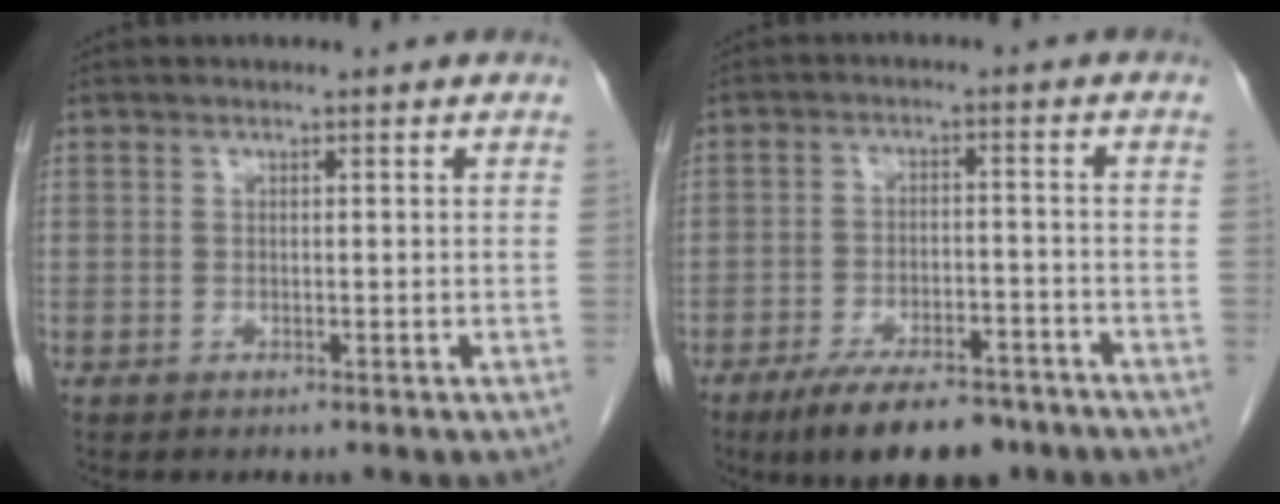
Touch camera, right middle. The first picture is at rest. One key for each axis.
{"total": 11.7, "fx": -8.8, "fy": 4.1, "fz": 6.5, "tx": -0.095, "ty": -0.005, "tz": -0.139}